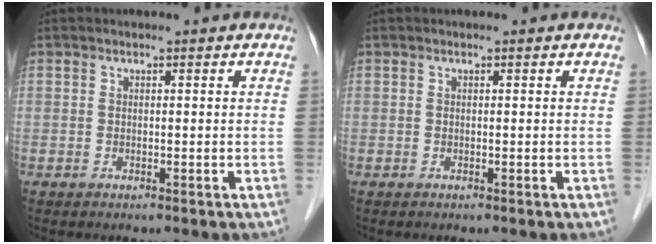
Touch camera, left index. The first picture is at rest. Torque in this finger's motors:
{"motor_torque": [0.00, 0.00, 0.00, 0.00]}